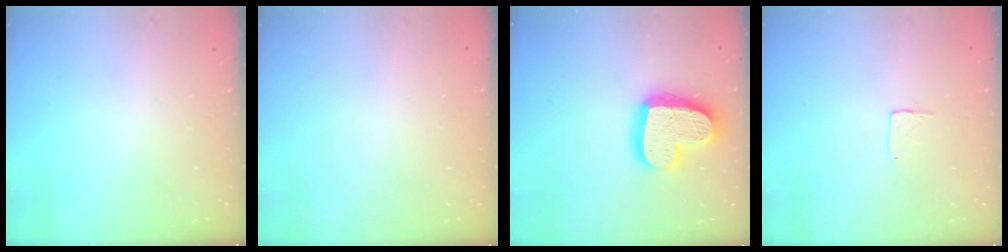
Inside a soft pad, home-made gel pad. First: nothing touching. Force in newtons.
{"total": 0.0}
{"total": 19.6, "press": 19.5, "slide": 1.4}
{"total": 3.7, "press": 3.7, "slide": 0.1}